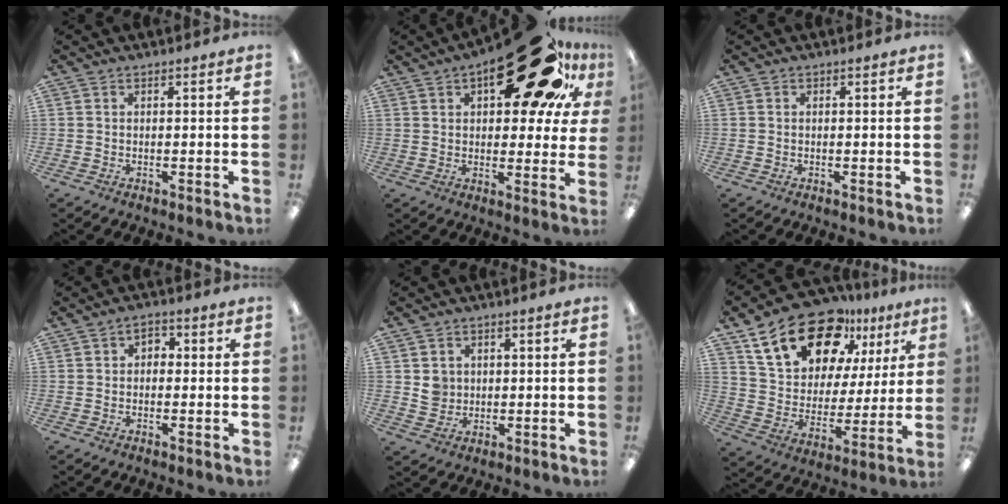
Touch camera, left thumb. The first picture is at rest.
{"total": 26.2, "force": [13.6, 12.1, 18.8], "torque": [-0.241, -0.069, 0.214]}
{"total": 0.0}
{"total": 2.4, "force": [-0.2, 1.9, 1.4], "torque": [-0.018, 0.007, -0.010]}
{"total": 4.0, "force": [0.8, 3.9, 0.8], "torque": [-0.010, 0.001, 0.013]}
{"total": 21.2, "force": [13.5, 11.9, 11.2], "torque": [-0.192, -0.067, 0.242]}